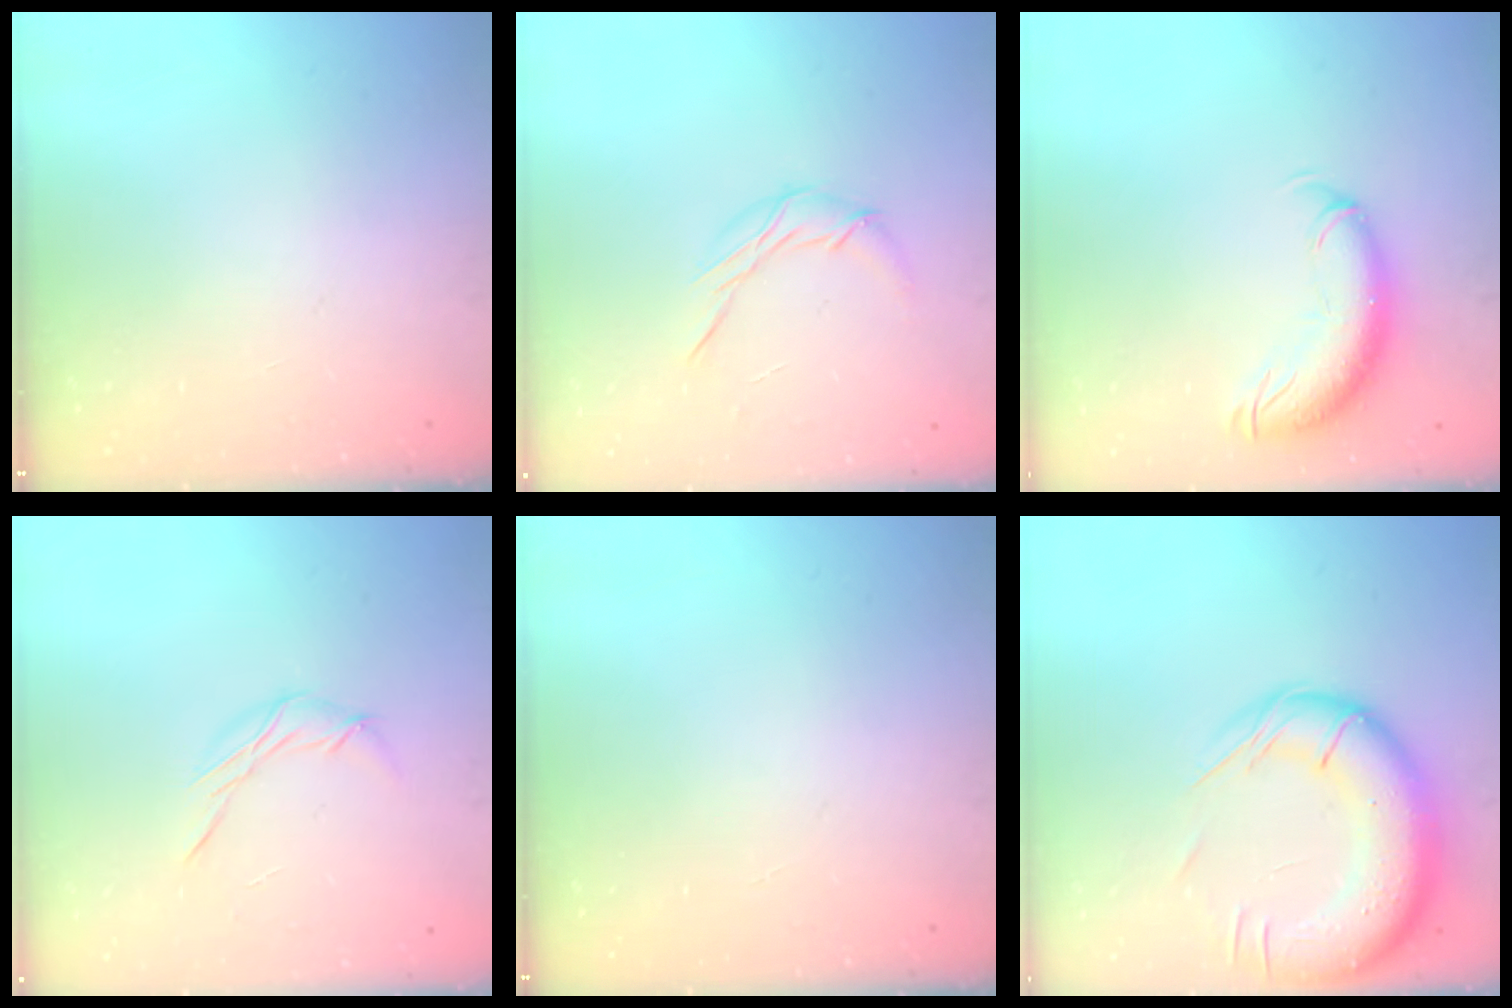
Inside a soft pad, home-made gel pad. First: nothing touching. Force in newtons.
{"total": 6.9, "press": 6.9, "slide": 0.4}
{"total": 10.8, "press": 10.6, "slide": 2.3}
{"total": 5.9, "press": 5.9, "slide": 0.3}
{"total": 0.0}
{"total": 21.5, "press": 20.8, "slide": 5.3}